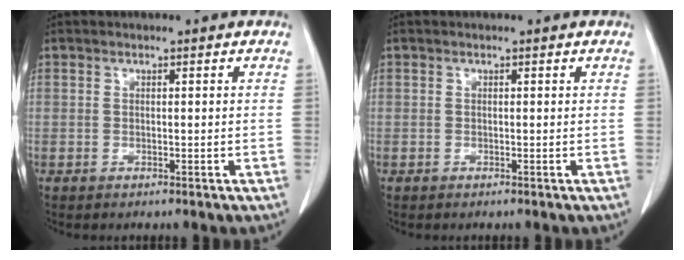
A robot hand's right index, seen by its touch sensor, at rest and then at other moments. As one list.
[{"total": 0.0}]